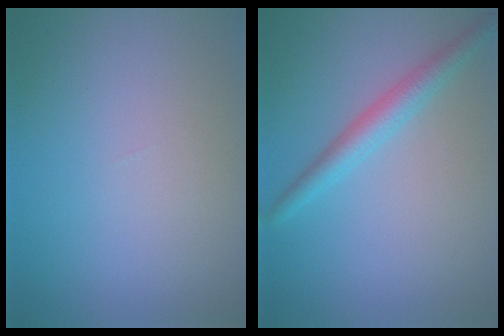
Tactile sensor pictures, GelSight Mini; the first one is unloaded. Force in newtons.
{"total": 2.8, "press": 2.8, "slide": 0.0}